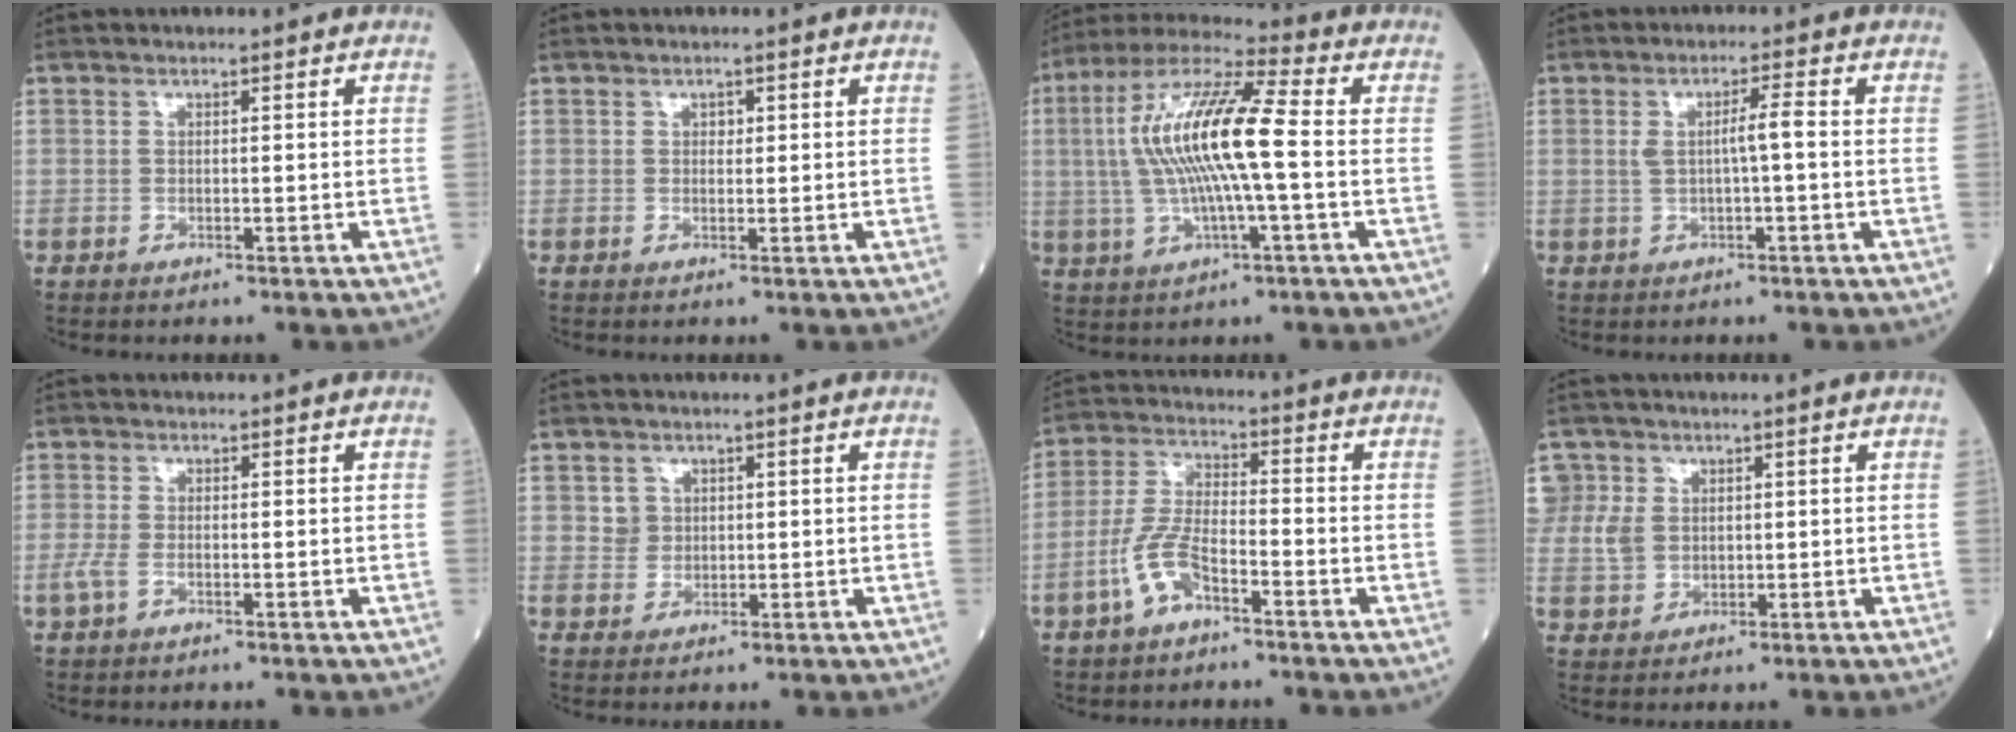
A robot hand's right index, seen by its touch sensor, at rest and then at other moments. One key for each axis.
{"total": 0.9, "fx": 0.3, "fy": 0.7, "fz": 0.5, "tx": -0.006, "ty": 0.000, "tz": 0.003}
{"total": 15.0, "fx": 0.2, "fy": 1.6, "fz": 14.9, "tx": -0.298, "ty": 0.015, "tz": -0.003}
{"total": 3.4, "fx": 0.1, "fy": 0.1, "fz": 3.4, "tx": -0.064, "ty": 0.005, "tz": 0.003}
{"total": 2.0, "fx": -0.8, "fy": 0.8, "fz": 1.7, "tx": -0.054, "ty": -0.004, "tz": -0.020}
{"total": 1.8, "fx": 0.5, "fy": 1.8, "fz": 0.1, "tx": 0.008, "ty": 0.001, "tz": 0.003}
{"total": 6.9, "fx": -3.6, "fy": 2.4, "fz": 5.4, "tx": -0.127, "ty": 0.005, "tz": -0.074}
{"total": 4.8, "fx": 1.4, "fy": 4.5, "fz": 0.6, "tx": -0.009, "ty": 0.013, "tz": 0.033}